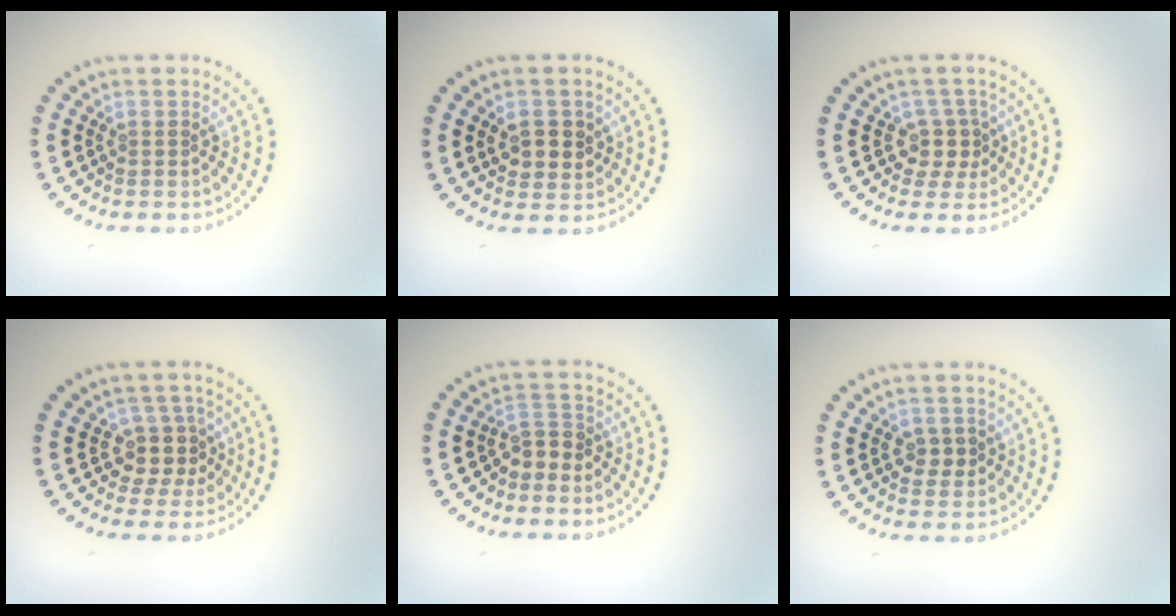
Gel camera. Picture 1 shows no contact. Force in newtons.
{"total": 2.7, "press": 2.7, "slide": 0.6}
{"total": 2.5, "press": 1.9, "slide": 1.6}
{"total": 2.9, "press": 2.3, "slide": 1.7}
{"total": 2.1, "press": 1.9, "slide": 0.8}
{"total": 2.1, "press": 2.1, "slide": 0.5}